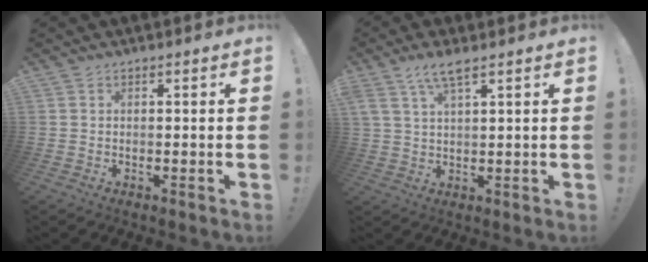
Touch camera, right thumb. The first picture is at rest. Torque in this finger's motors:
{"motor_torque": [1.20, 1.27, 0.79, 0.47, 0.09]}